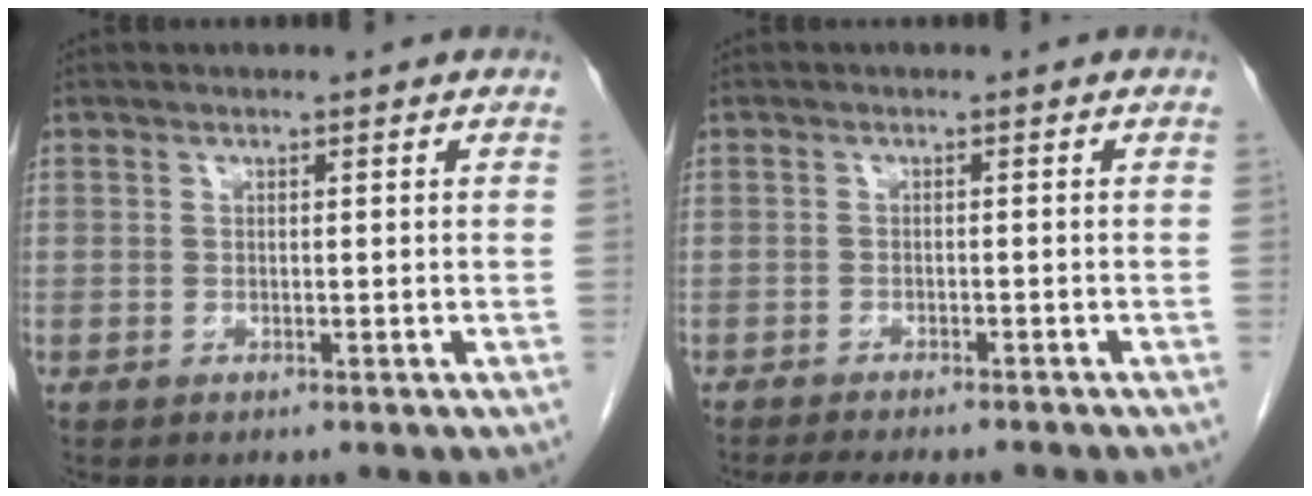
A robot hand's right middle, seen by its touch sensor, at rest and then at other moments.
{"total": 8.1, "force": [-7.3, 1.5, 3.2], "torque": [-0.042, -0.010, -0.098]}